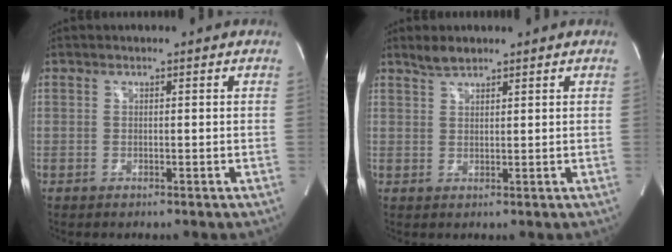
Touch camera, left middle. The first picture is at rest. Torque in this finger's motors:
{"motor_torque": [0.11, -0.07, -0.06, 0.00]}